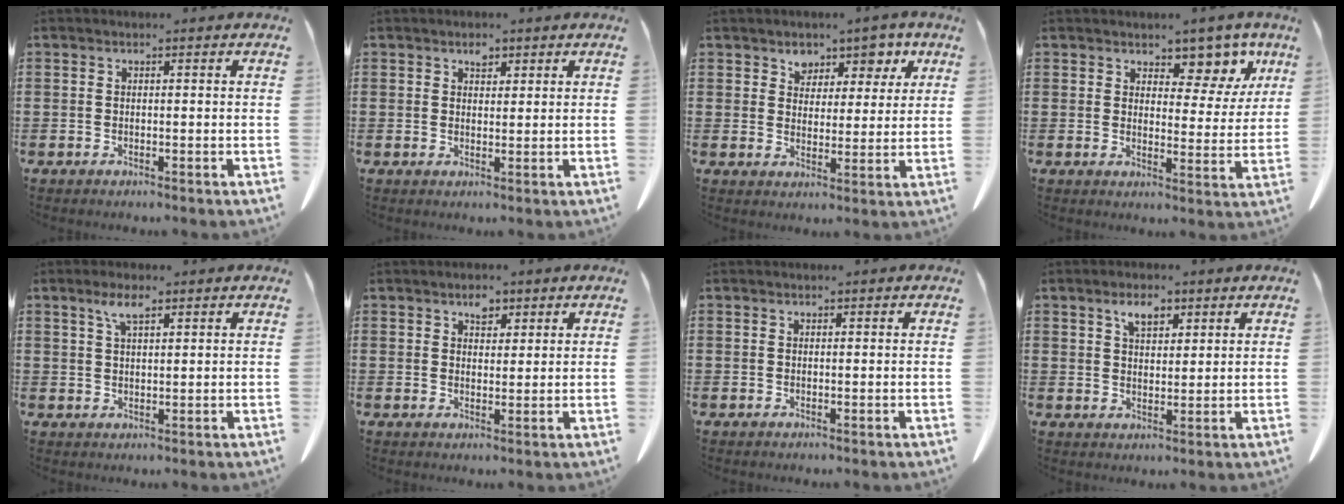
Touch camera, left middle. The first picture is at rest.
{"total": 1.9, "force": [1.4, 0.9, 0.8], "torque": [-0.010, -0.003, 0.027]}
{"total": 5.1, "force": [3.5, 3.5, 1.1], "torque": [-0.041, -0.004, 0.060]}
{"total": 6.7, "force": [5.3, 2.9, 2.8], "torque": [-0.047, -0.028, 0.088]}
{"total": 3.8, "force": [2.3, 1.1, 2.9], "torque": [-0.064, 0.004, 0.040]}
{"total": 2.8, "force": [2.0, 1.5, 1.3], "torque": [-0.013, -0.004, 0.034]}
{"total": 0.0}
{"total": 4.0, "force": [2.5, 2.0, 2.3], "torque": [-0.045, 0.003, 0.045]}